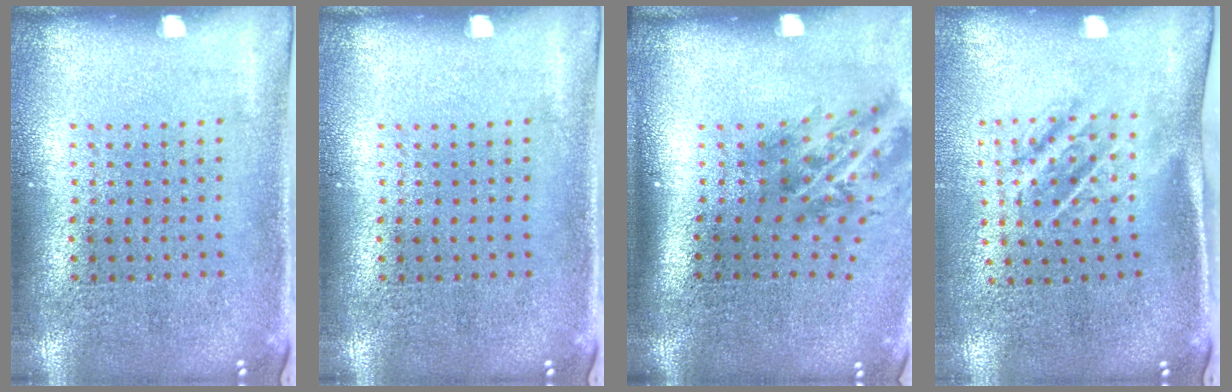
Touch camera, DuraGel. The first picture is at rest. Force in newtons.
{"total": 0.0}
{"total": 1.7, "press": 1.1, "slide": 1.3}
{"total": 1.7, "press": 1.2, "slide": 1.2}